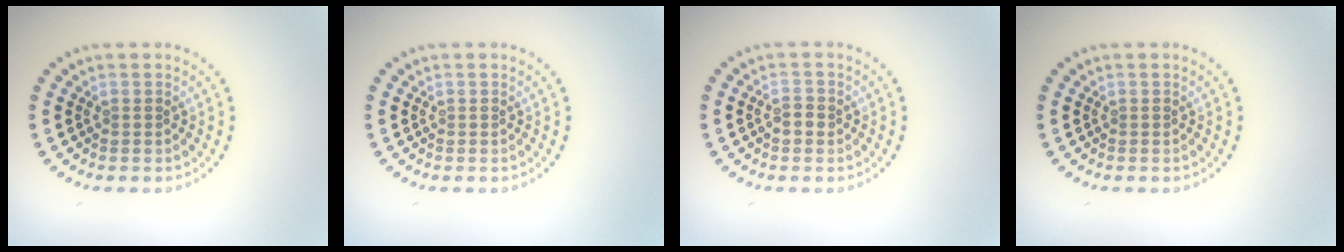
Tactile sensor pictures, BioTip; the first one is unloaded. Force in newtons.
{"total": 0.0}
{"total": 1.3, "press": 1.3, "slide": 0.1}
{"total": 0.0}